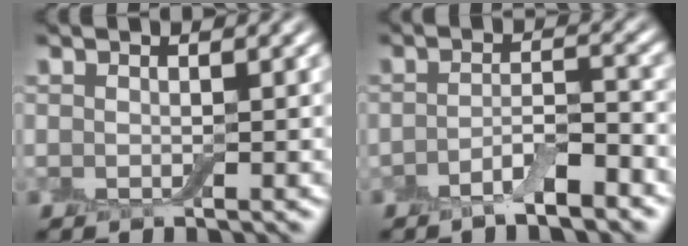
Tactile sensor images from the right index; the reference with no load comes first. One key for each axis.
{"total": 3.3, "fx": -2.2, "fy": 0.8, "fz": 2.4, "tx": -0.042, "ty": 0.007, "tz": -0.044}